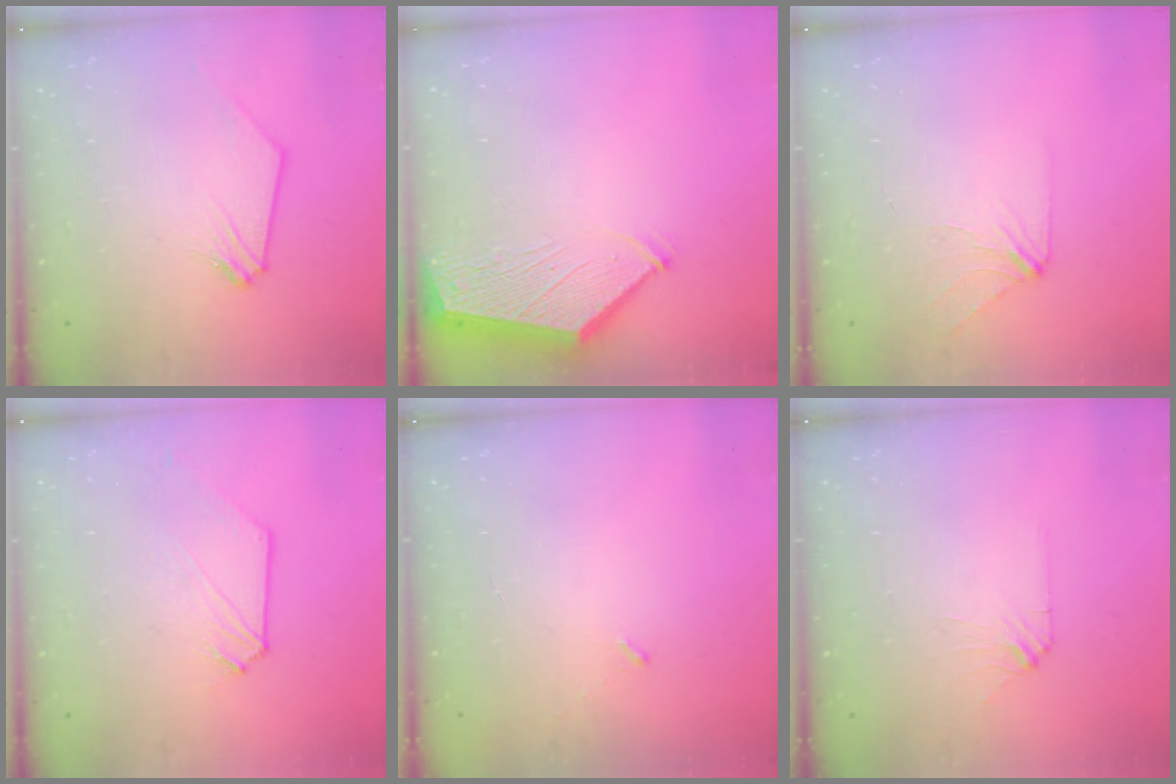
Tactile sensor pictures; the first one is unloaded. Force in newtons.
{"total": 2.9, "press": 2.8, "slide": 0.4}
{"total": 3.4, "press": 3.3, "slide": 0.6}
{"total": 0.5, "press": 0.5, "slide": 0.0}
{"total": 1.6, "press": 1.6, "slide": 0.4}
{"total": 2.8, "press": 2.7, "slide": 0.4}